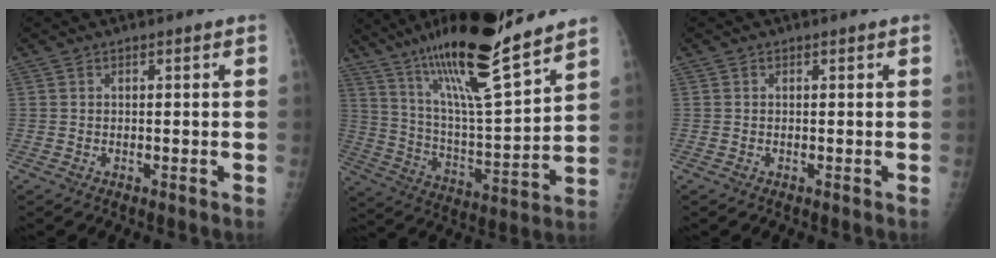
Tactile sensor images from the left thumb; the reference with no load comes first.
{"total": 22.2, "force": [16.5, 3.1, 14.5], "torque": [-0.232, -0.075, 0.291]}
{"total": 0.0}